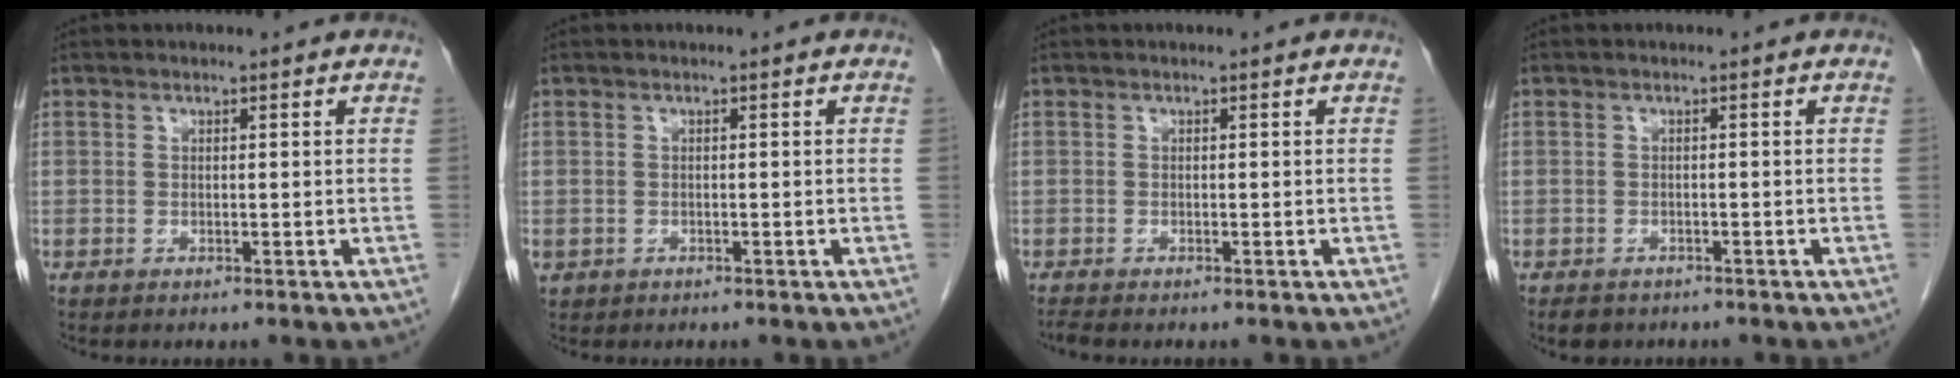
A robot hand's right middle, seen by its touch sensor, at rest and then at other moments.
{"total": 1.2, "force": [-0.4, 1.1, 0.3], "torque": [-0.011, 0.002, 0.000]}
{"total": 0.7, "force": [-0.7, -0.1, 0.2], "torque": [-0.011, -0.004, -0.015]}
{"total": 2.7, "force": [-2.1, 1.4, 0.7], "torque": [-0.019, -0.003, -0.027]}